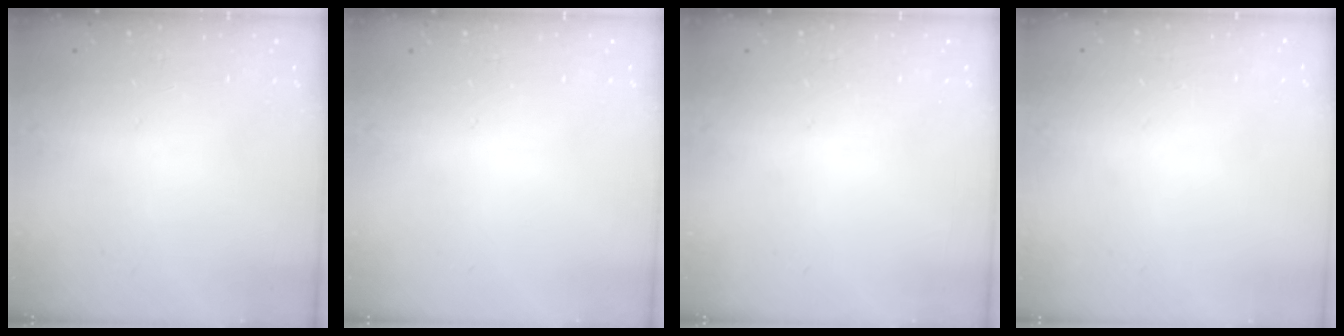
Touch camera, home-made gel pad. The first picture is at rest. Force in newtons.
{"total": 0.0}
{"total": 0.0}
{"total": 0.0}